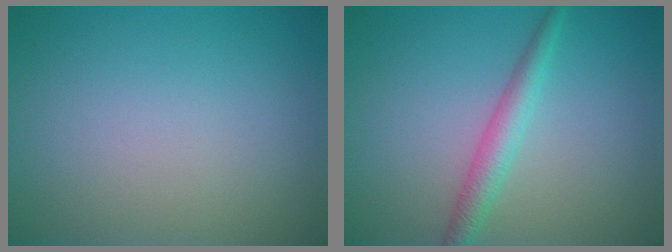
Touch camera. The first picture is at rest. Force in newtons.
{"total": 2.5, "press": 2.5, "slide": 0.1}